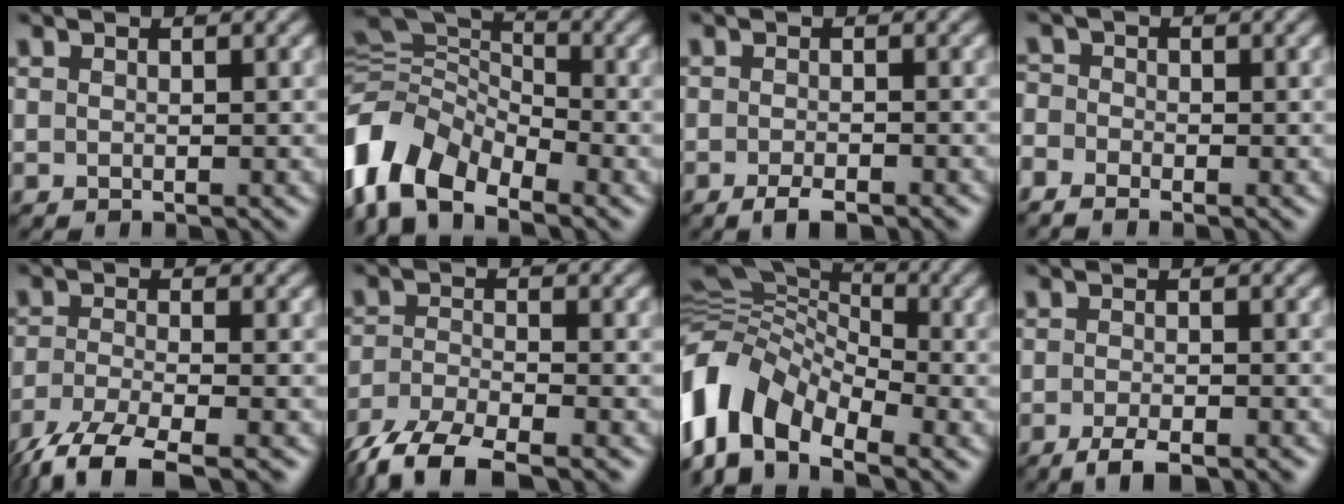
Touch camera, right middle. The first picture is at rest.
{"total": 9.6, "force": [-5.6, 5.6, 5.4], "torque": [-0.104, 0.000, -0.127]}
{"total": 2.6, "force": [-1.9, 0.5, 1.7], "torque": [-0.027, -0.005, -0.032]}
{"total": 1.7, "force": [-1.2, 1.1, 0.7], "torque": [-0.016, -0.008, -0.023]}
{"total": 7.0, "force": [-5.4, 1.5, 4.1], "torque": [-0.081, -0.020, -0.109]}
{"total": 6.9, "force": [-5.7, 1.6, 3.5], "torque": [-0.075, -0.022, -0.114]}
{"total": 11.1, "force": [-4.3, 7.2, 7.3], "torque": [-0.154, 0.012, -0.108]}
{"total": 3.4, "force": [-2.5, 0.7, 2.2], "torque": [-0.036, -0.006, -0.043]}